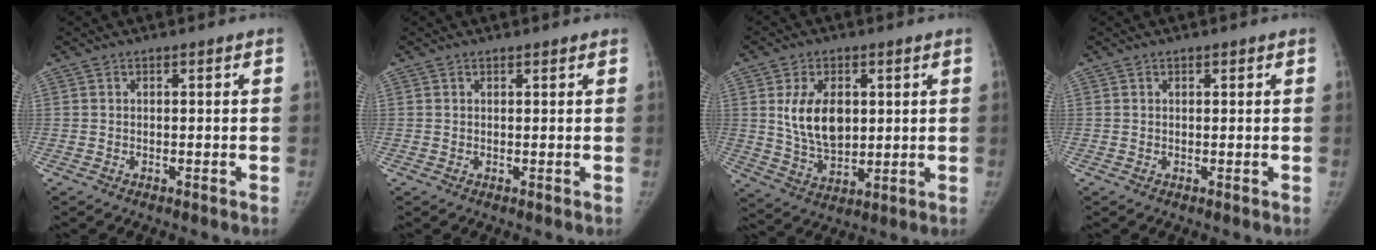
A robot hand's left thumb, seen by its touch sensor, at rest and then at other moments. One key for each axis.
{"total": 0.8, "fx": 0.7, "fy": 0.3, "fz": 0.2, "tx": -0.002, "ty": -0.004, "tz": 0.010}
{"total": 11.2, "fx": 2.5, "fy": 7.2, "fz": 8.2, "tx": -0.122, "ty": -0.017, "tz": 0.057}
{"total": 0.6, "fx": 0.4, "fy": 0.3, "fz": 0.3, "tx": -0.001, "ty": -0.002, "tz": 0.005}